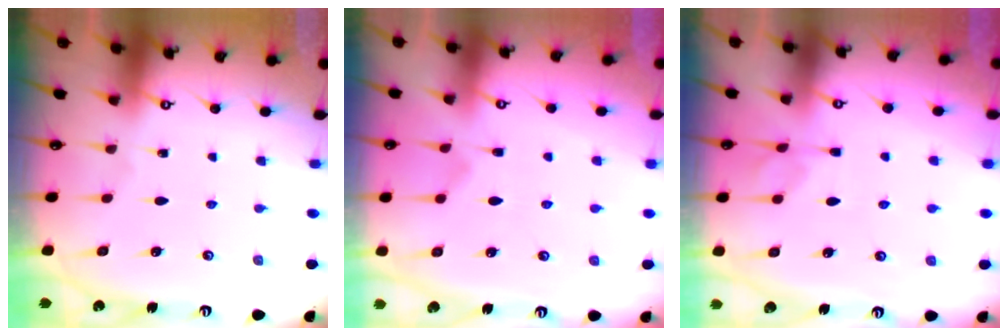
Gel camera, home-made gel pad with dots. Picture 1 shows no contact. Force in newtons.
{"total": 1.5, "press": 1.1, "slide": 1.1}
{"total": 2.3, "press": 2.0, "slide": 1.2}